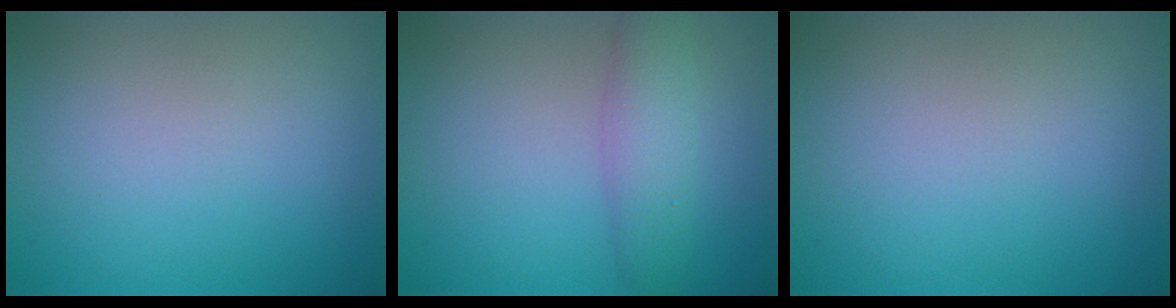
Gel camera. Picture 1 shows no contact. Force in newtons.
{"total": 3.4, "press": 3.4, "slide": 0.1}
{"total": 0.0}